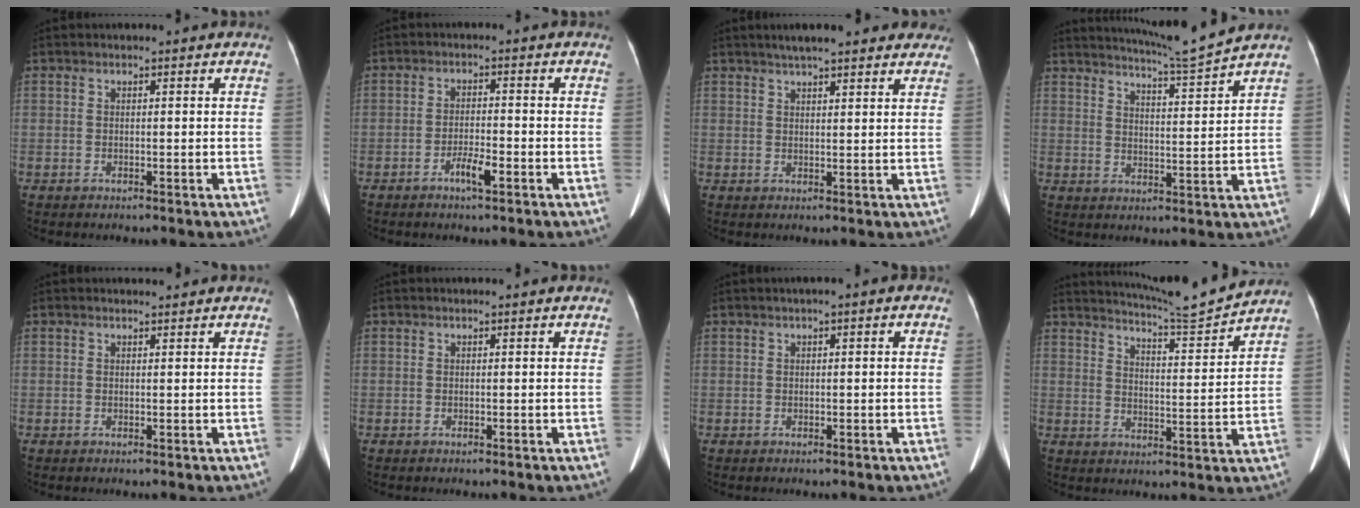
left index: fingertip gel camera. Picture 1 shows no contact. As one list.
[{"total": 3.2, "force": [-1.9, 0.4, 2.6], "torque": [-0.049, 0.000, -0.035]}, {"total": 12.4, "force": [10.4, 2.4, 6.3], "torque": [-0.076, 0.033, 0.129]}, {"total": 8.6, "force": [8.0, -2.4, 2.0], "torque": [-0.043, -0.027, 0.129]}, {"total": 0.7, "force": [0.7, 0.0, 0.0], "torque": [-0.008, 0.000, 0.010]}, {"total": 0.0}, {"total": 1.1, "force": [0.2, 0.2, 1.0], "torque": [-0.015, 0.007, 0.000]}, {"total": 10.8, "force": [10.4, -1.8, 2.2], "torque": [-0.045, -0.029, 0.157]}]